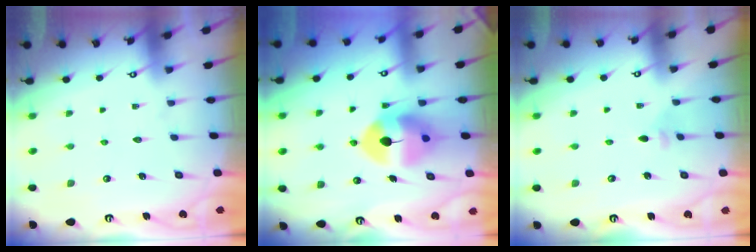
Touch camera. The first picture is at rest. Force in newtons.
{"total": 9.4, "press": 9.2, "slide": 1.6}
{"total": 2.6, "press": 2.5, "slide": 0.7}